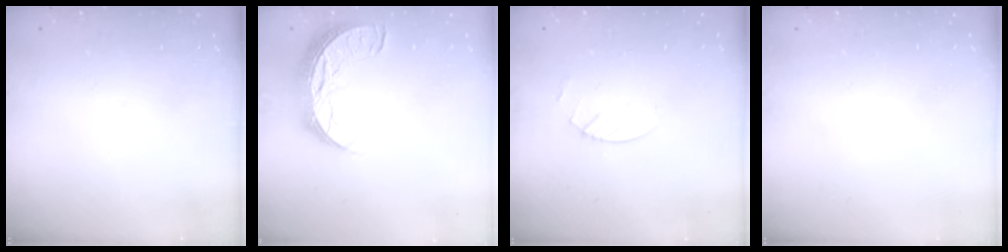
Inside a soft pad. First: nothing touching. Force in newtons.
{"total": 11.5, "press": 11.5, "slide": 0.9}
{"total": 3.0, "press": 3.0, "slide": 0.3}
{"total": 0.0}